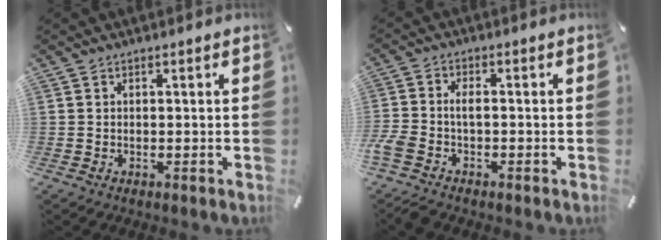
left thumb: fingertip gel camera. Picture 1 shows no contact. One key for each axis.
{"total": 4.5, "fx": -2.3, "fy": 2.2, "fz": 3.2, "tx": -0.091, "ty": 0.001, "tz": -0.051}